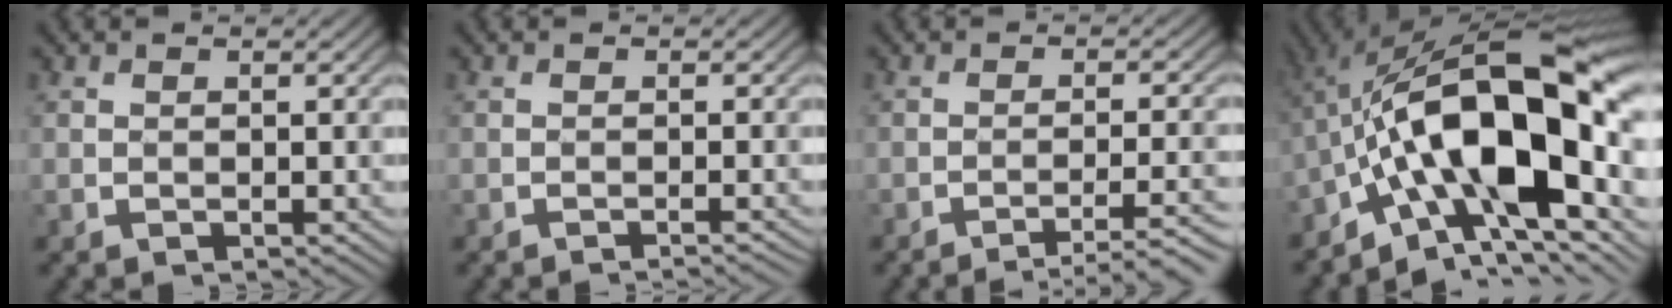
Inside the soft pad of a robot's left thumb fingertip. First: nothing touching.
{"total": 1.5, "force": [-1.0, 0.2, 1.0], "torque": [-0.002, 0.005, -0.023]}
{"total": 6.0, "force": [-3.7, 1.0, 4.6], "torque": [-0.071, 0.008, -0.057]}
{"total": 19.4, "force": [-2.9, 9.0, 17.0], "torque": [-0.267, 0.011, -0.050]}